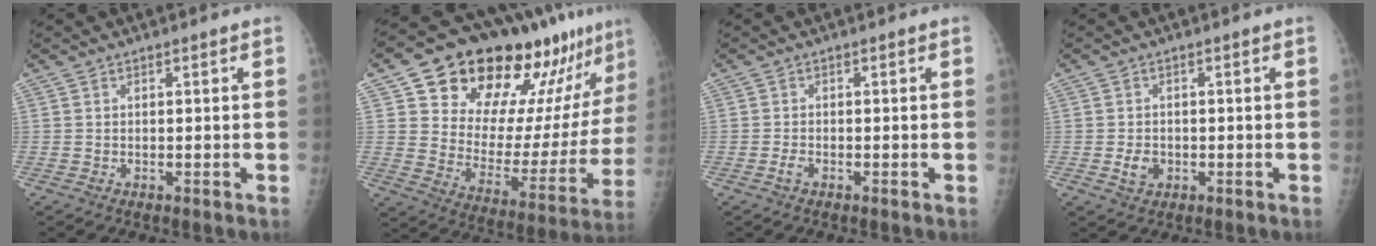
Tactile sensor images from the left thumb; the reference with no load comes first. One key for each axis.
{"total": 26.0, "fx": 18.0, "fy": 11.2, "fz": 15.0, "tx": -0.182, "ty": -0.064, "tz": 0.271}
{"total": 1.2, "fx": -0.7, "fy": 0.7, "fz": 0.8, "tx": -0.018, "ty": 0.000, "tz": -0.016}
{"total": 3.0, "fx": -0.7, "fy": 2.4, "fz": 1.7, "tx": -0.023, "ty": 0.001, "tz": -0.008}